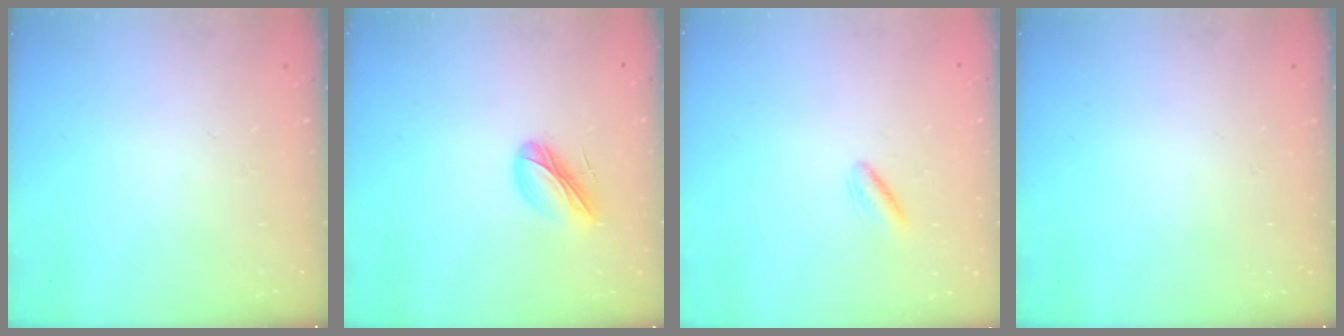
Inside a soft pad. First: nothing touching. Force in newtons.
{"total": 8.5, "press": 8.2, "slide": 2.1}
{"total": 2.5, "press": 2.3, "slide": 1.1}
{"total": 0.0}